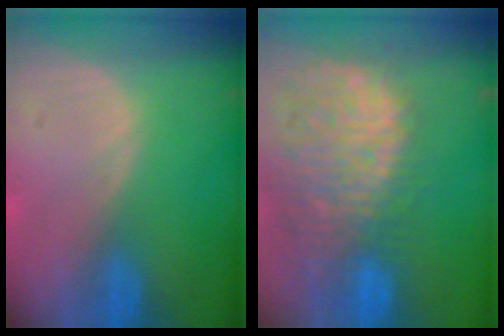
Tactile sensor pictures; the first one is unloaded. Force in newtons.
{"total": 14.3, "press": 11.7, "slide": 8.1}